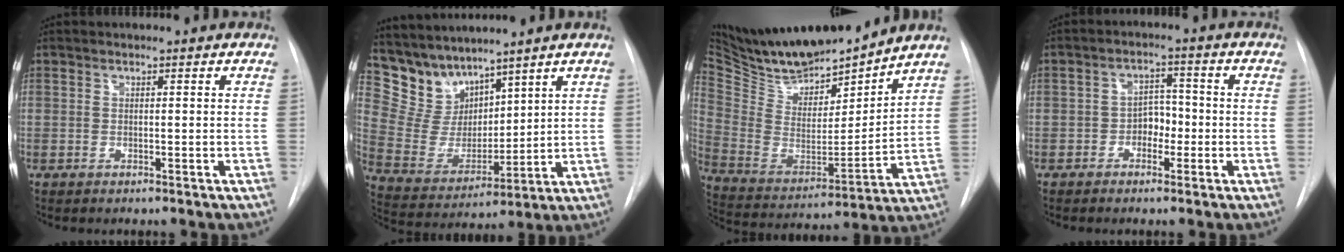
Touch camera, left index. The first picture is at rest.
{"total": 9.2, "force": [8.4, 3.7, 1.0], "torque": [-0.046, 0.019, 0.186]}
{"total": 21.4, "force": [19.3, 4.5, 8.1], "torque": [-0.160, -0.016, 0.336]}
{"total": 3.5, "force": [-1.2, 2.5, 2.2], "torque": [-0.029, 0.012, -0.023]}